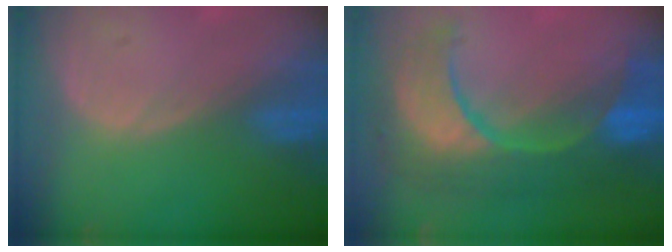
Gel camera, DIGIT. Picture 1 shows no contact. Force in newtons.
{"total": 12.4, "press": 12.3, "slide": 1.5}